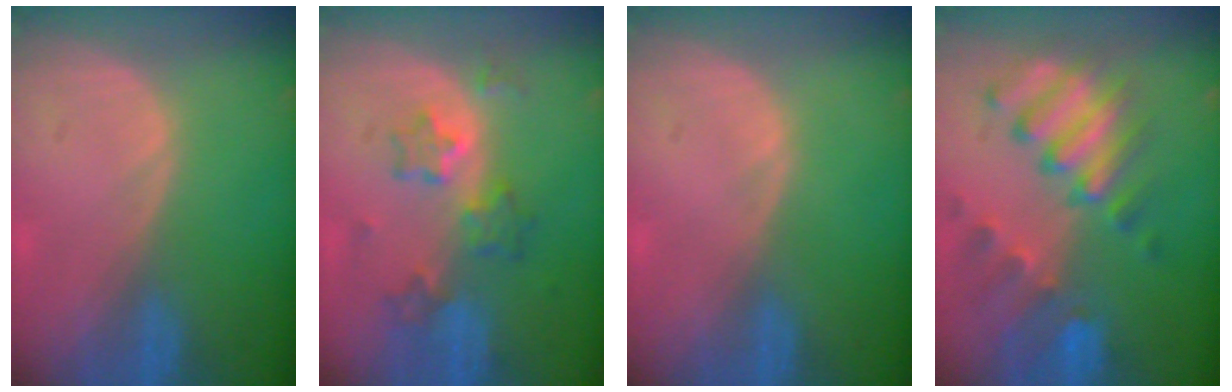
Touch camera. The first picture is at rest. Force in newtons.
{"total": 6.9, "press": 6.1, "slide": 3.0}
{"total": 0.0}
{"total": 10.1, "press": 8.8, "slide": 4.8}